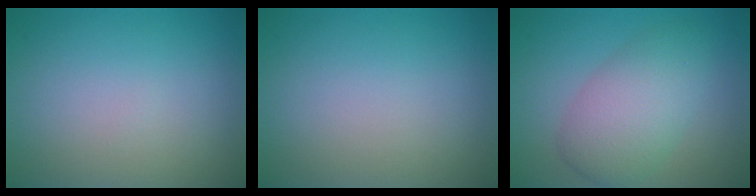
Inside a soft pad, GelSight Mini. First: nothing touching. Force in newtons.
{"total": 0.0}
{"total": 5.2, "press": 5.2, "slide": 0.3}